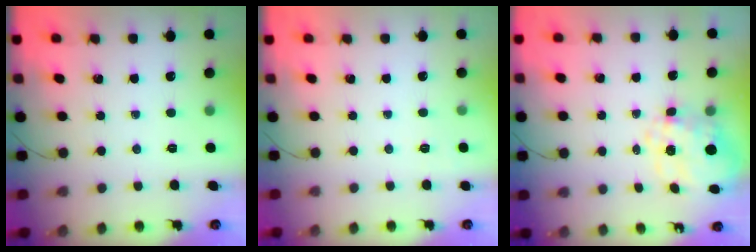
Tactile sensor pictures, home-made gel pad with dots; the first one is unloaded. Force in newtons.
{"total": 6.7, "press": 6.4, "slide": 1.8}
{"total": 10.7, "press": 10.5, "slide": 1.7}